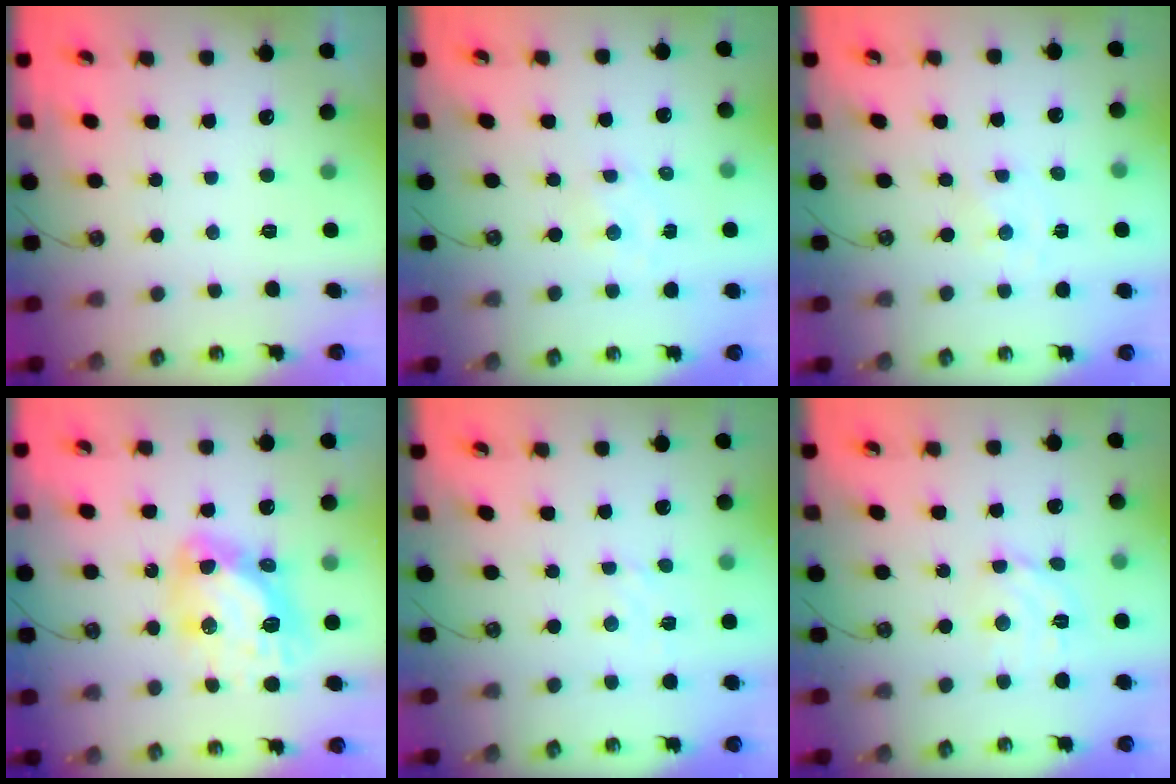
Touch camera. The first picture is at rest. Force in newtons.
{"total": 1.3, "press": 1.3, "slide": 0.2}
{"total": 0.0}
{"total": 15.6, "press": 15.5, "slide": 1.6}
{"total": 2.8, "press": 2.8, "slide": 0.4}
{"total": 7.5, "press": 7.5, "slide": 0.8}